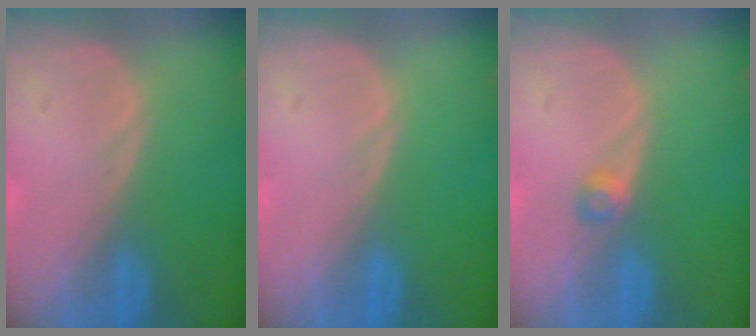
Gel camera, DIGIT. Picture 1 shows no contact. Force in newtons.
{"total": 0.0}
{"total": 1.8, "press": 1.6, "slide": 0.8}